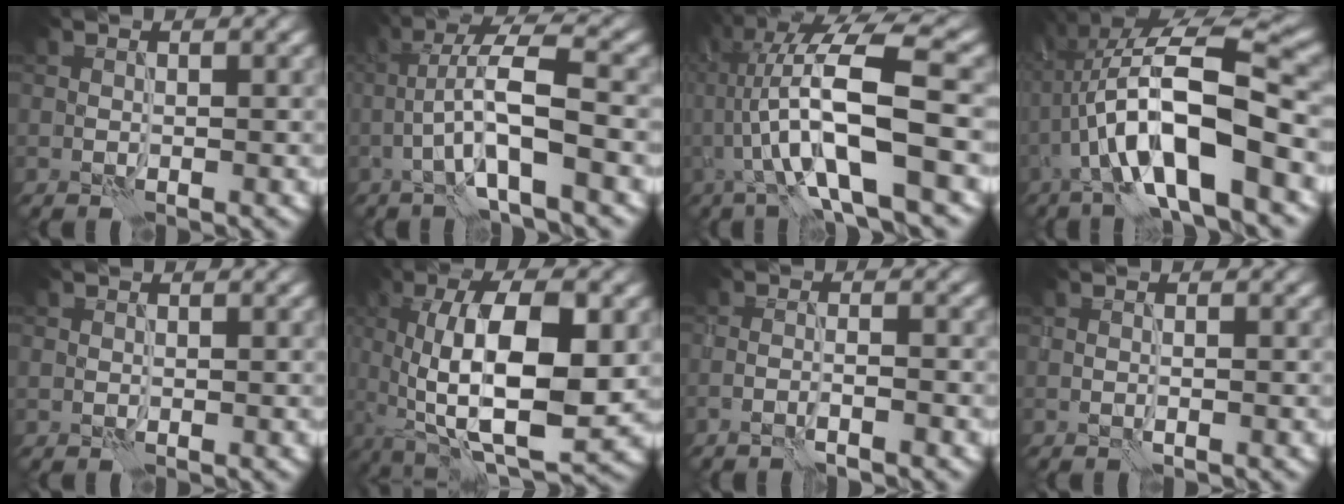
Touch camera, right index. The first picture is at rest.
{"total": 6.5, "force": [-1.9, 1.1, 6.1], "torque": [-0.113, 0.023, -0.041]}
{"total": 12.6, "force": [-0.6, 3.3, 12.1], "torque": [-0.221, 0.022, -0.008]}
{"total": 11.5, "force": [-2.5, 3.3, 10.7], "torque": [-0.200, 0.022, -0.046]}
{"total": 0.6, "force": [0.2, 0.6, 0.1], "torque": [0.001, 0.001, 0.002]}
{"total": 12.7, "force": [0.2, 4.6, 11.8], "torque": [-0.180, 0.003, 0.000]}
{"total": 2.2, "force": [-1.5, 0.3, 1.5], "torque": [-0.026, 0.005, -0.035]}
{"total": 0.6, "force": [-0.3, 0.1, 0.5], "torque": [-0.010, 0.001, -0.005]}